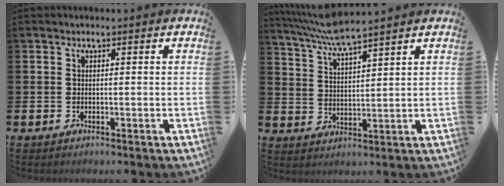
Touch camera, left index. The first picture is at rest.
{"total": 5.8, "force": [5.4, -0.2, 1.9], "torque": [-0.059, -0.026, 0.098]}